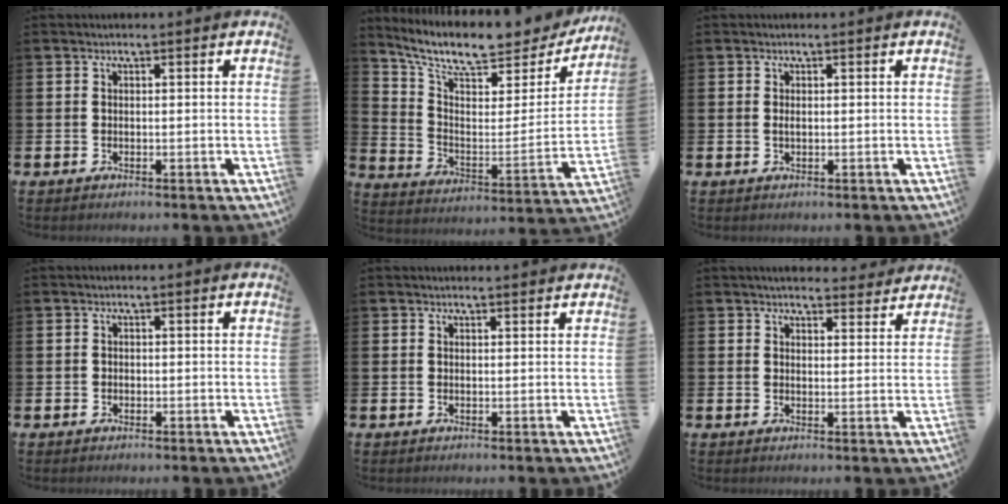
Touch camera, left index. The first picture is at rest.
{"total": 9.8, "force": [8.3, 2.8, 4.5], "torque": [-0.112, -0.058, 0.138]}
{"total": 0.7, "force": [0.1, 0.3, 0.6], "torque": [-0.011, 0.001, 0.000]}
{"total": 0.6, "force": [-0.2, 0.6, 0.2], "torque": [-0.002, 0.005, -0.006]}
{"total": 0.7, "force": [0.7, 0.1, 0.1], "torque": [0.013, -0.006, 0.010]}
{"total": 3.8, "force": [3.7, 0.8, 0.2], "torque": [0.005, -0.021, 0.064]}